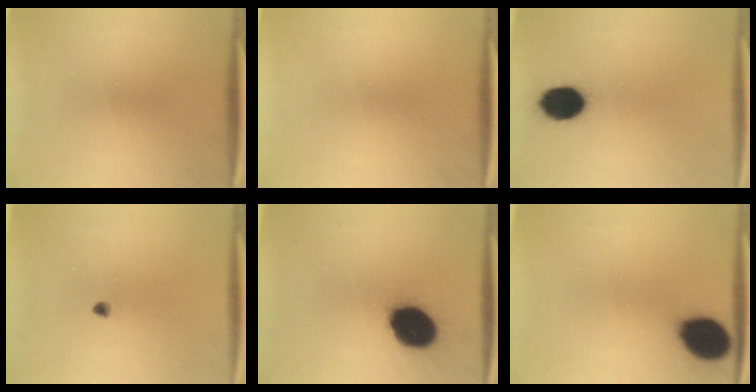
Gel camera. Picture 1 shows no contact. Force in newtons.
{"total": 0.0}
{"total": 9.8}
{"total": 1.1}
{"total": 16.4}
{"total": 13.0}